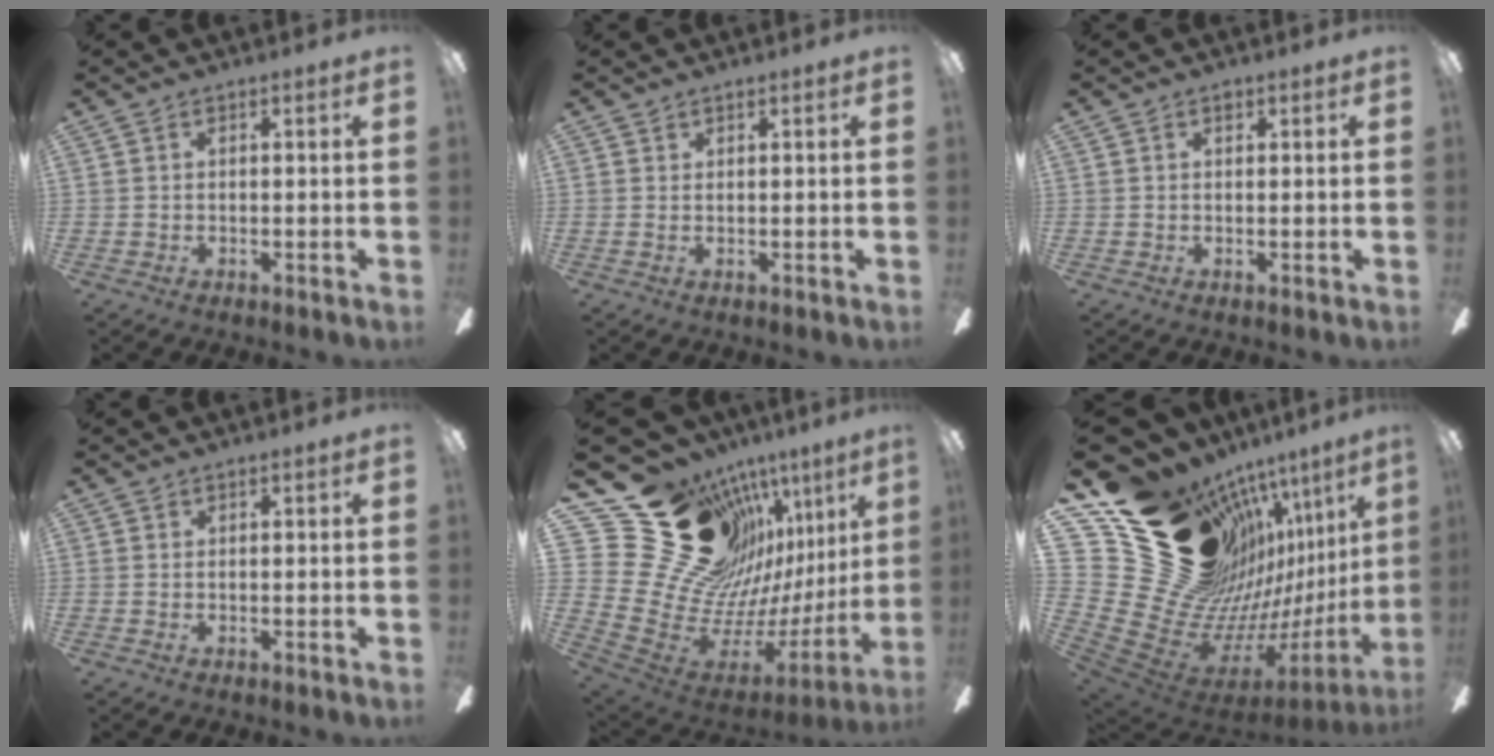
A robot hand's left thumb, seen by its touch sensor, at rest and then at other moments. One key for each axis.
{"total": 0.8, "fx": 0.5, "fy": -0.1, "fz": 0.6, "tx": -0.012, "ty": -0.002, "tz": 0.009}
{"total": 0.8, "fx": 0.5, "fy": 0.5, "fz": 0.4, "tx": 0.000, "ty": -0.002, "tz": 0.007}
{"total": 0.0}
{"total": 26.6, "fx": 15.3, "fy": 17.1, "fz": 13.6, "tx": -0.222, "ty": -0.146, "tz": 0.337}
{"total": 27.0, "fx": 12.9, "fy": 17.6, "fz": 15.8, "tx": -0.228, "ty": -0.168, "tz": 0.332}